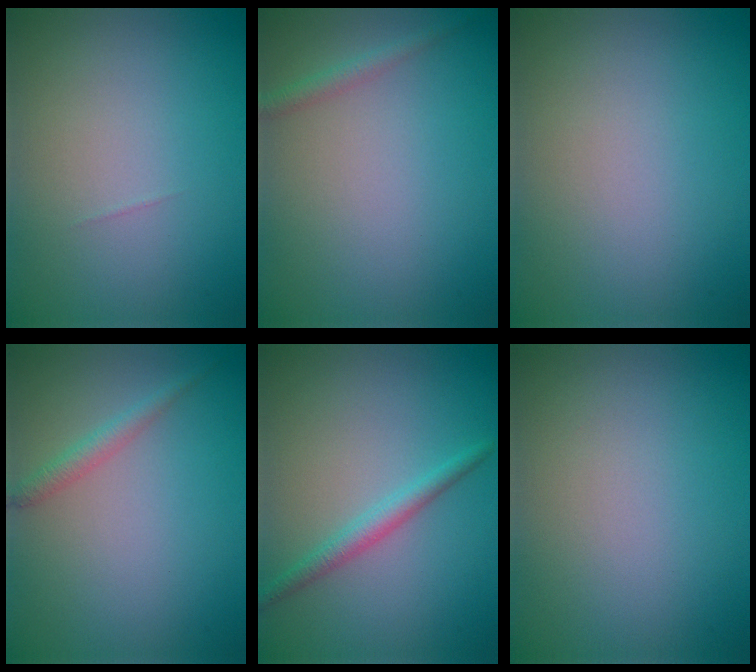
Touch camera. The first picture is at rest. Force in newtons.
{"total": 1.3, "press": 1.3, "slide": 0.0}
{"total": 0.0}
{"total": 1.4, "press": 1.4, "slide": 0.0}
{"total": 2.0, "press": 2.0, "slide": 0.0}
{"total": 0.0}